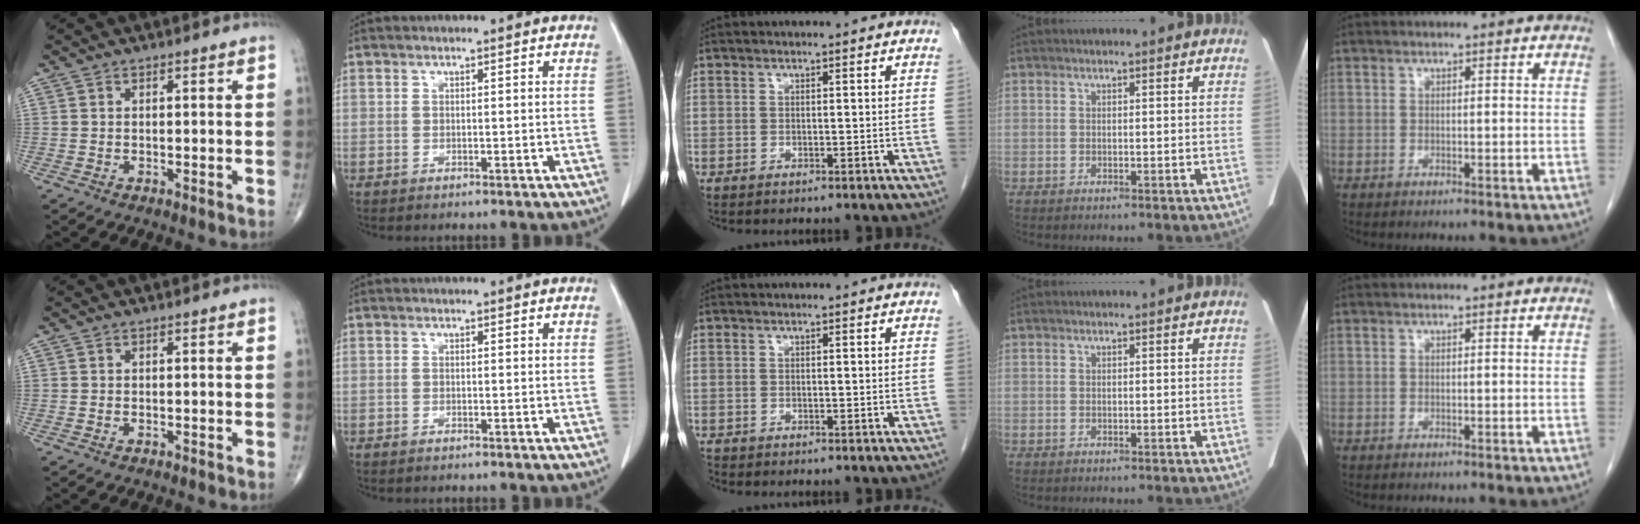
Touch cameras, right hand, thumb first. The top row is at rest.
{}